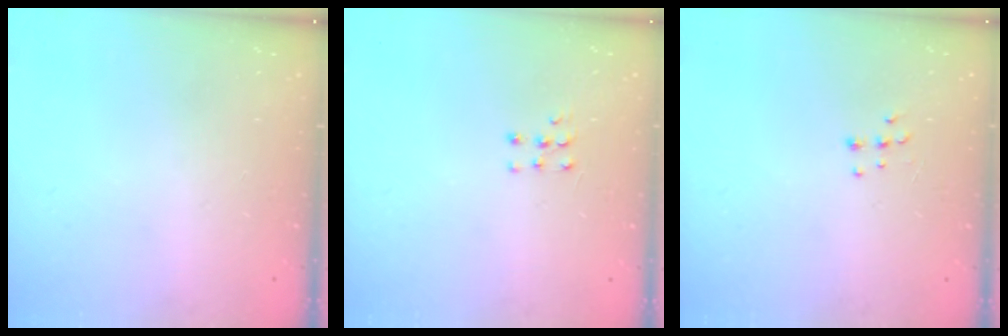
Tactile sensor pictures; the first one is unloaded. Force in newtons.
{"total": 3.3, "press": 3.3, "slide": 0.5}
{"total": 6.7, "press": 6.7, "slide": 0.6}